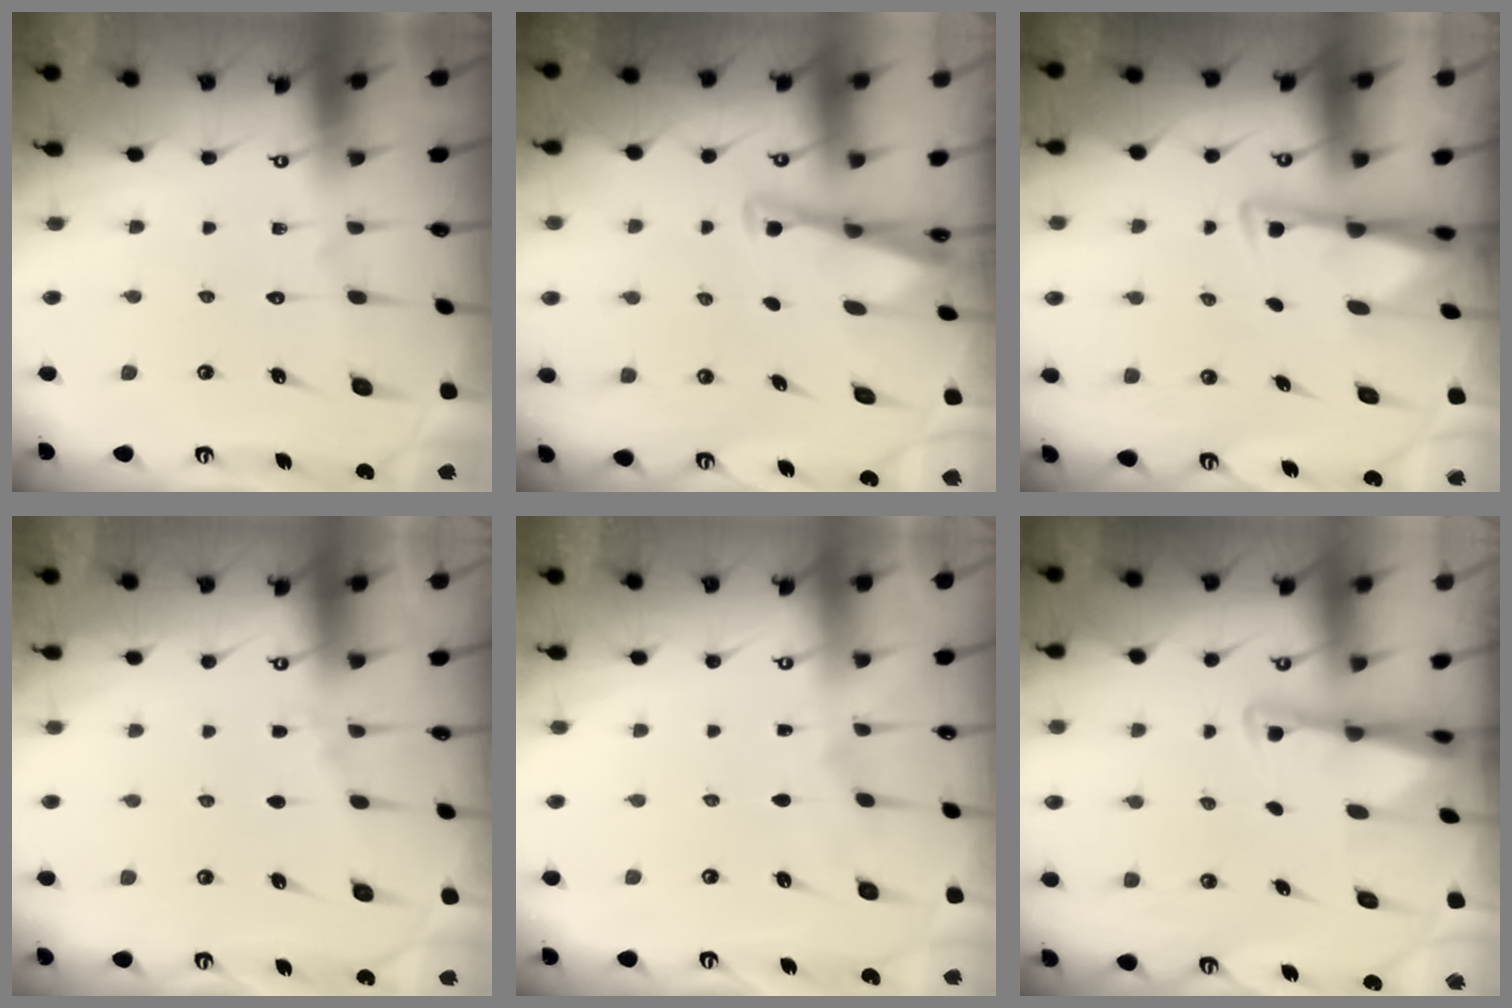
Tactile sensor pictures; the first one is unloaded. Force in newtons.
{"total": 2.5, "press": 2.5, "slide": 0.1}
{"total": 2.8, "press": 2.8, "slide": 0.5}
{"total": 2.8, "press": 2.8, "slide": 0.5}
{"total": 2.6, "press": 2.5, "slide": 0.4}
{"total": 2.3, "press": 2.3, "slide": 0.5}